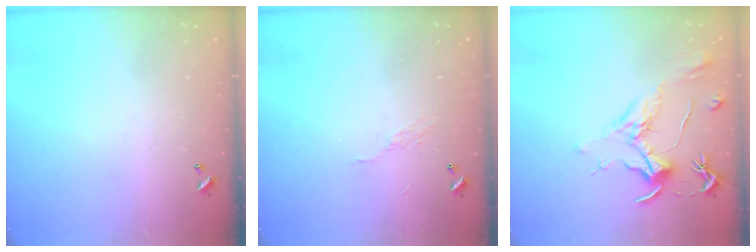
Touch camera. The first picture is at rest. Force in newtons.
{"total": 6.6, "press": 6.6, "slide": 0.7}
{"total": 2.1, "press": 2.0, "slide": 0.8}